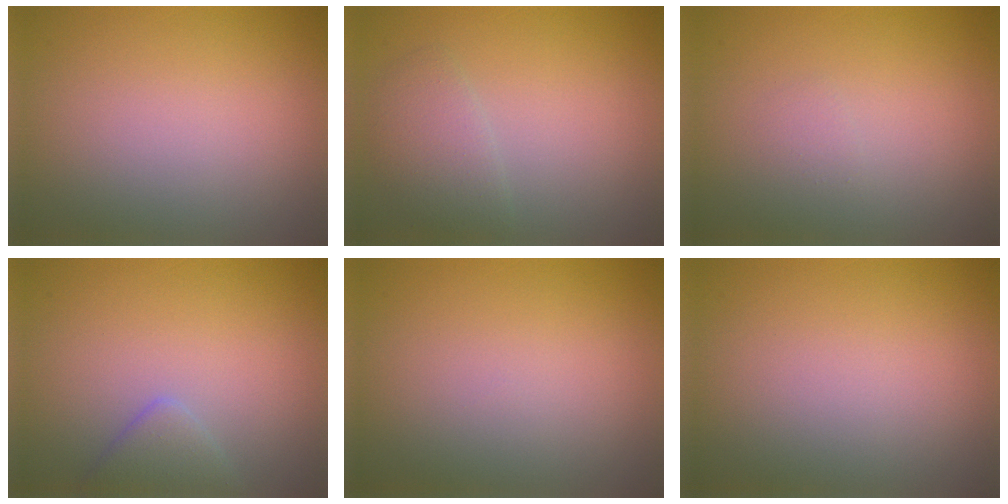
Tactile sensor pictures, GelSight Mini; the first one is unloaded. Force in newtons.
{"total": 2.4, "press": 2.4, "slide": 0.1}
{"total": 0.6, "press": 0.6, "slide": 0.0}
{"total": 2.2, "press": 2.2, "slide": 0.2}
{"total": 0.0}
{"total": 0.0}